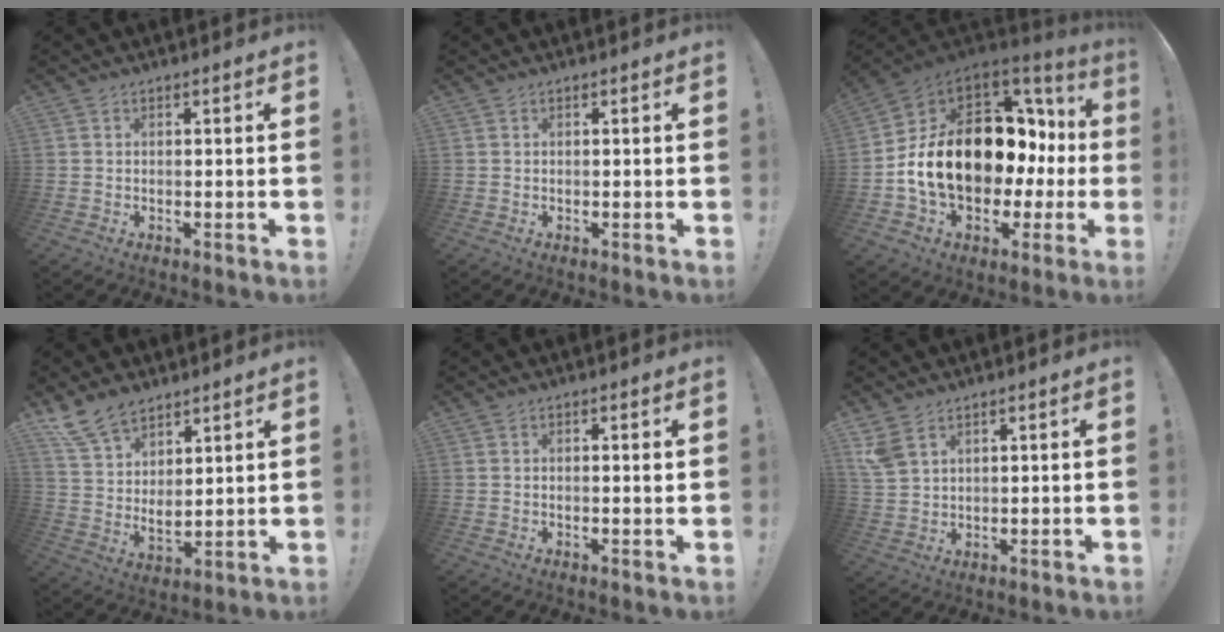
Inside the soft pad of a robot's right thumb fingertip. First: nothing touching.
{"total": 0.0}
{"total": 21.8, "force": [1.0, 14.6, 16.2], "torque": [-0.277, -0.005, 0.050]}
{"total": 11.2, "force": [9.2, 5.0, 3.9], "torque": [-0.096, -0.056, 0.182]}
{"total": 1.0, "force": [0.6, -0.3, 0.8], "torque": [-0.002, -0.006, 0.006]}
{"total": 5.7, "force": [3.5, 3.1, 3.2], "torque": [-0.065, -0.006, 0.073]}